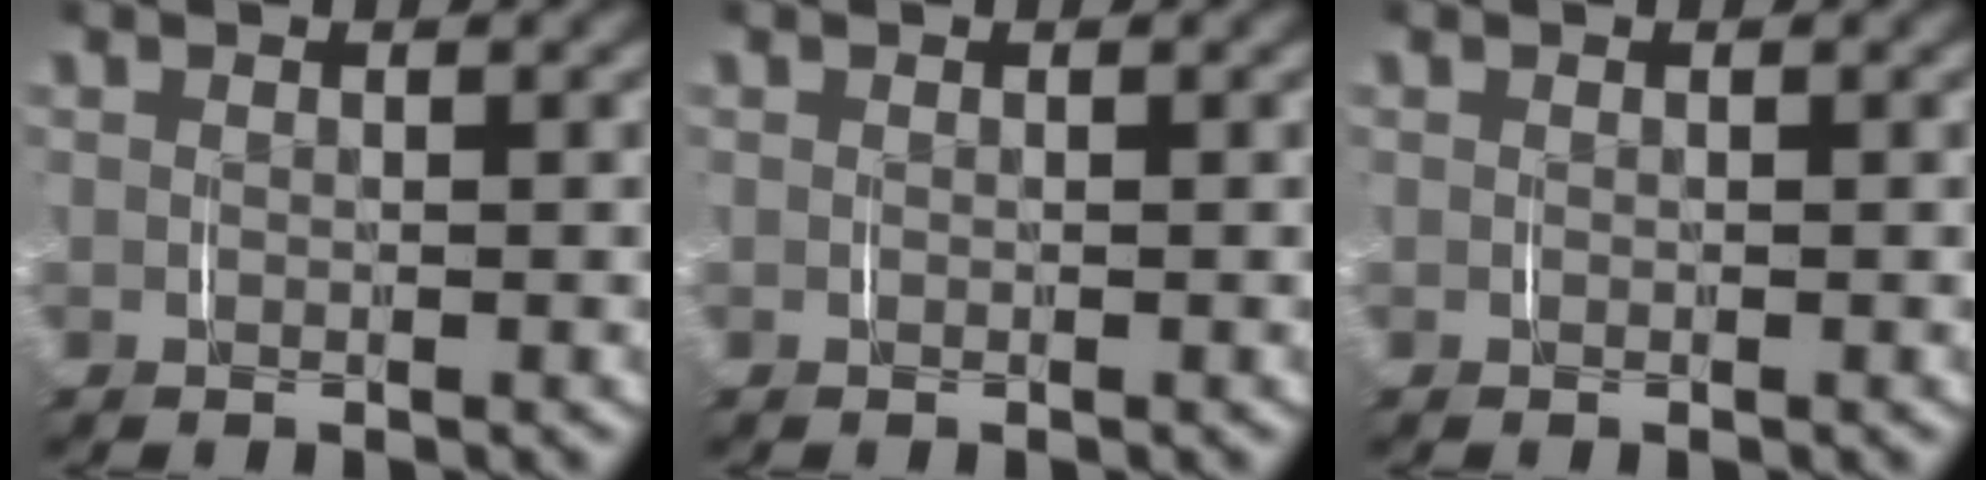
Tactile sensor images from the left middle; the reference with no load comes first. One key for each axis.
{"total": 0.0}
{"total": 0.0}